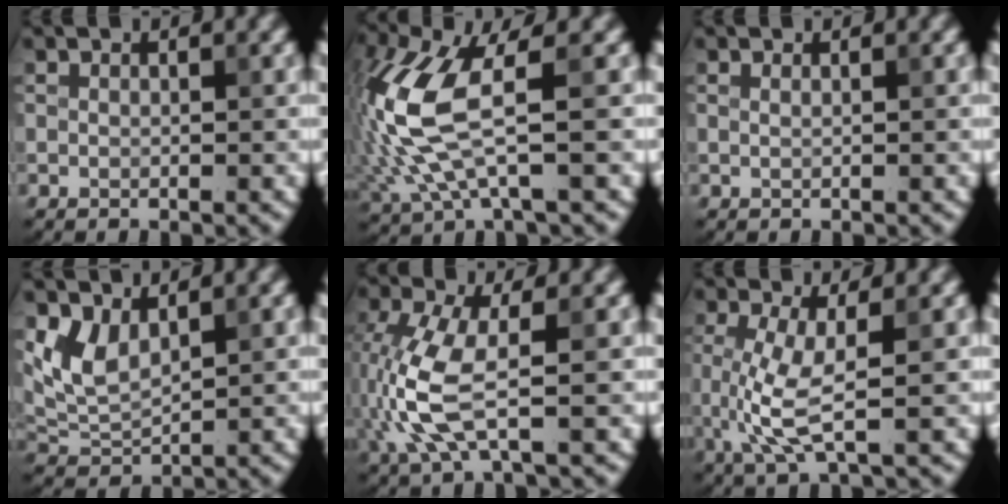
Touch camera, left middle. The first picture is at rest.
{"total": 8.5, "force": [0.5, 3.2, 7.9], "torque": [-0.208, 0.000, 0.012]}
{"total": 0.7, "force": [0.3, 0.4, 0.5], "torque": [-0.007, -0.004, -0.004]}
{"total": 3.4, "force": [1.8, 1.8, 2.2], "torque": [-0.059, -0.004, 0.042]}
{"total": 6.0, "force": [-1.3, 2.1, 5.5], "torque": [-0.158, -0.005, -0.024]}
{"total": 4.3, "force": [-0.3, 1.2, 4.1], "torque": [-0.110, -0.012, -0.003]}